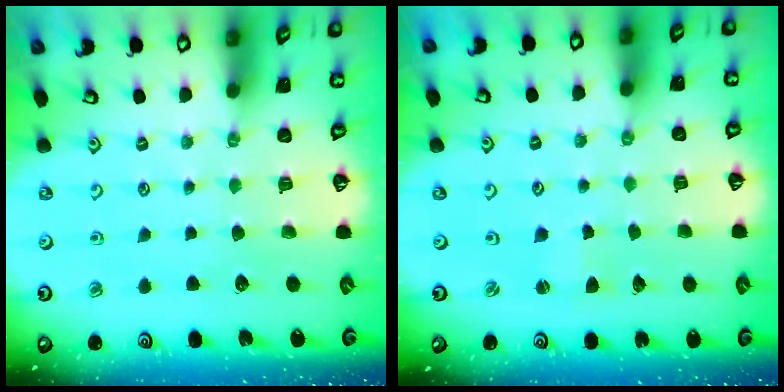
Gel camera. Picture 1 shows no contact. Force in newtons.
{"total": 1.7, "press": 1.7, "slide": 0.3}